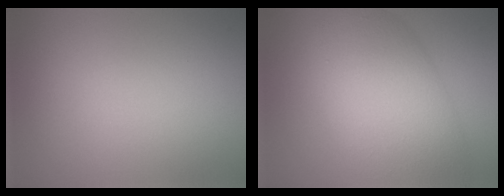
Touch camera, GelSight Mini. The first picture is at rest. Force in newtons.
{"total": 9.6, "press": 9.6, "slide": 0.2}